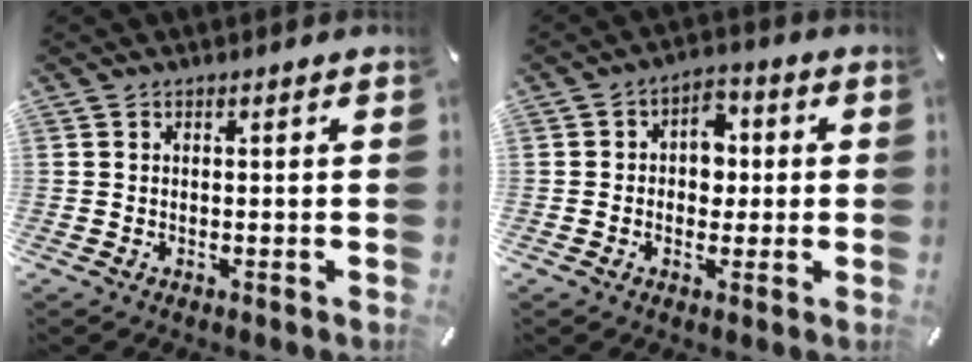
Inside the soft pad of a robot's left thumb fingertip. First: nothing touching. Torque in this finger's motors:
{"motor_torque": [0.93, 0.86, 0.06, 0.07, 0.09]}